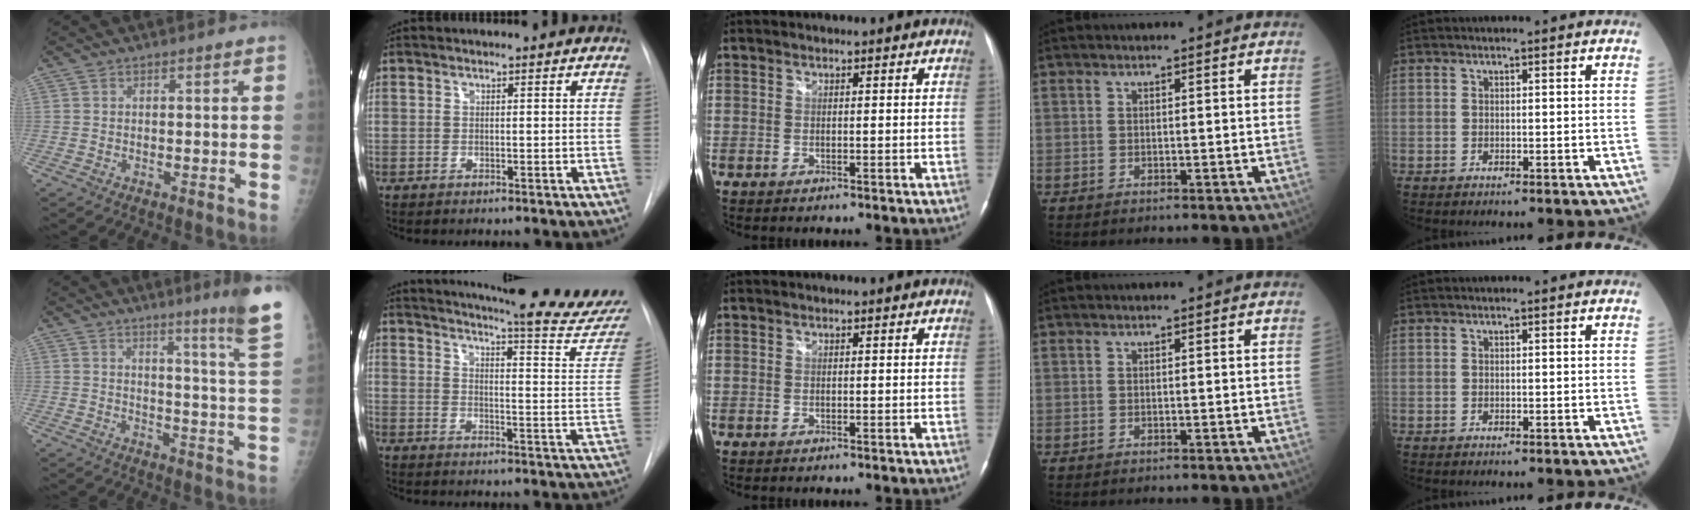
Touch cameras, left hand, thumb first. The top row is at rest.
{"thumb": {"total": 13.3, "force": [9.3, -0.7, 9.4], "torque": [-0.114, -0.080, 0.113]}, "index": {"total": 24.5, "force": [23.0, 0.5, 8.5], "torque": [-0.121, -0.109, 0.269]}}